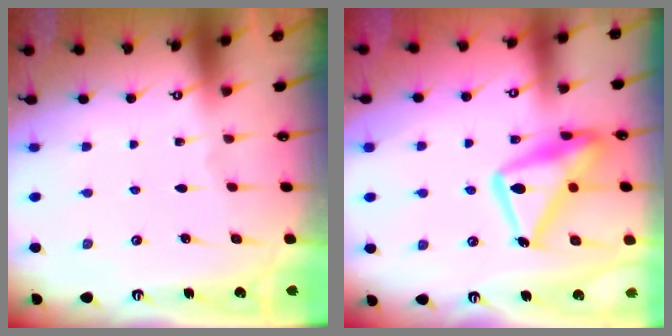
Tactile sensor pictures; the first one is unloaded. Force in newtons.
{"total": 18.8, "press": 18.7, "slide": 1.6}